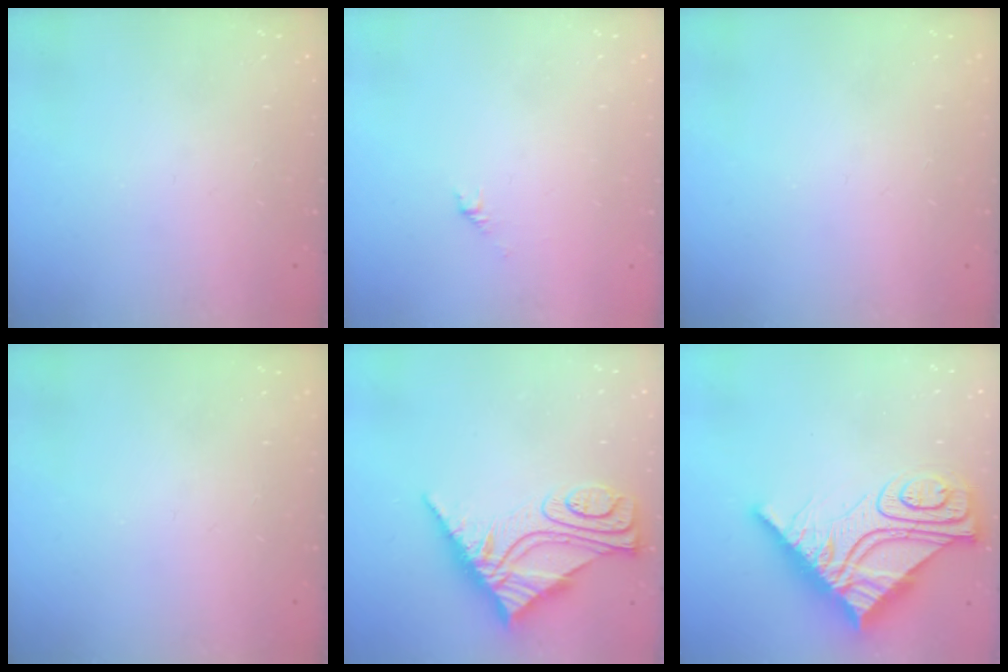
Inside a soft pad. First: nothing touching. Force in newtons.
{"total": 1.5, "press": 1.4, "slide": 0.5}
{"total": 0.0}
{"total": 0.0}
{"total": 11.3, "press": 11.2, "slide": 1.1}
{"total": 18.5, "press": 18.4, "slide": 2.0}